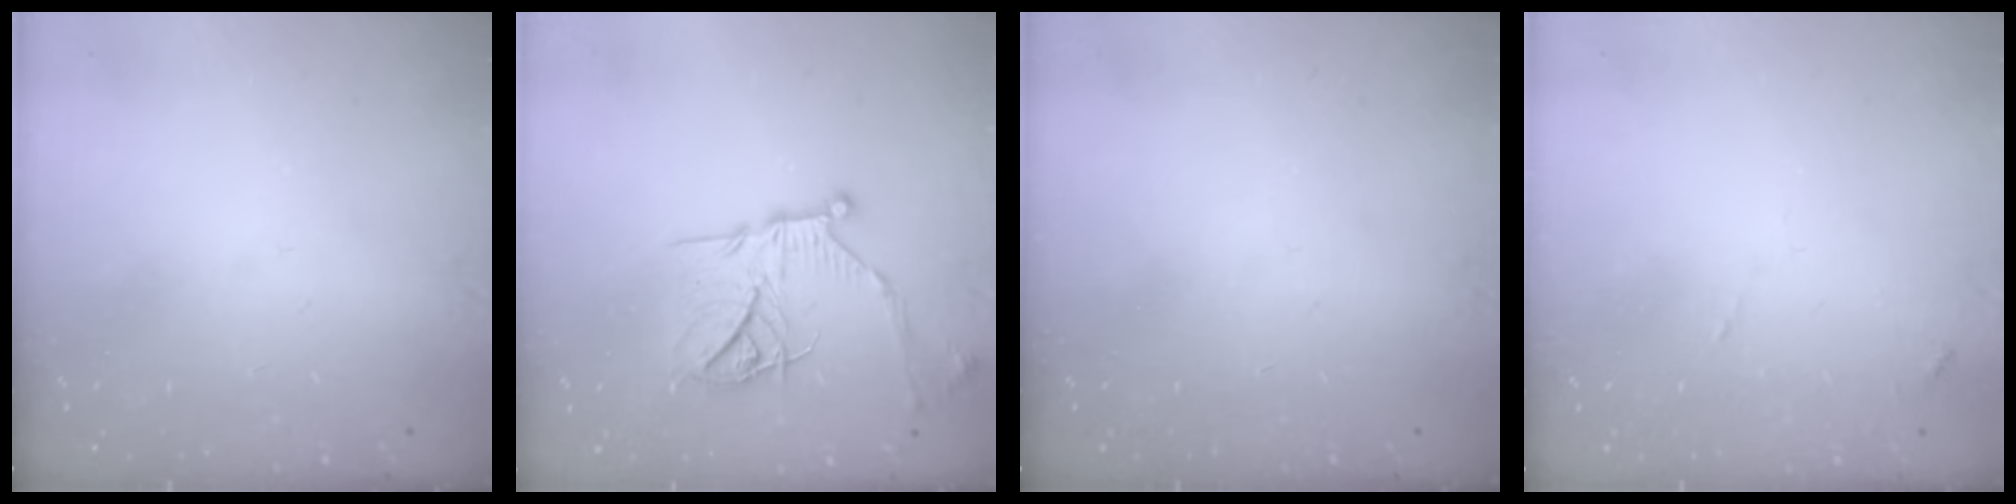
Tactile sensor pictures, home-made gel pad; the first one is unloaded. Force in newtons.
{"total": 18.0, "press": 18.0, "slide": 1.5}
{"total": 0.0}
{"total": 6.3, "press": 6.3, "slide": 0.5}